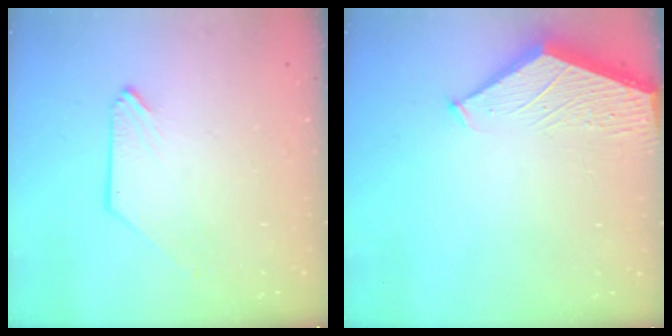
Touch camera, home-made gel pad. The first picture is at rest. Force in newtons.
{"total": 3.1, "press": 3.0, "slide": 0.3}